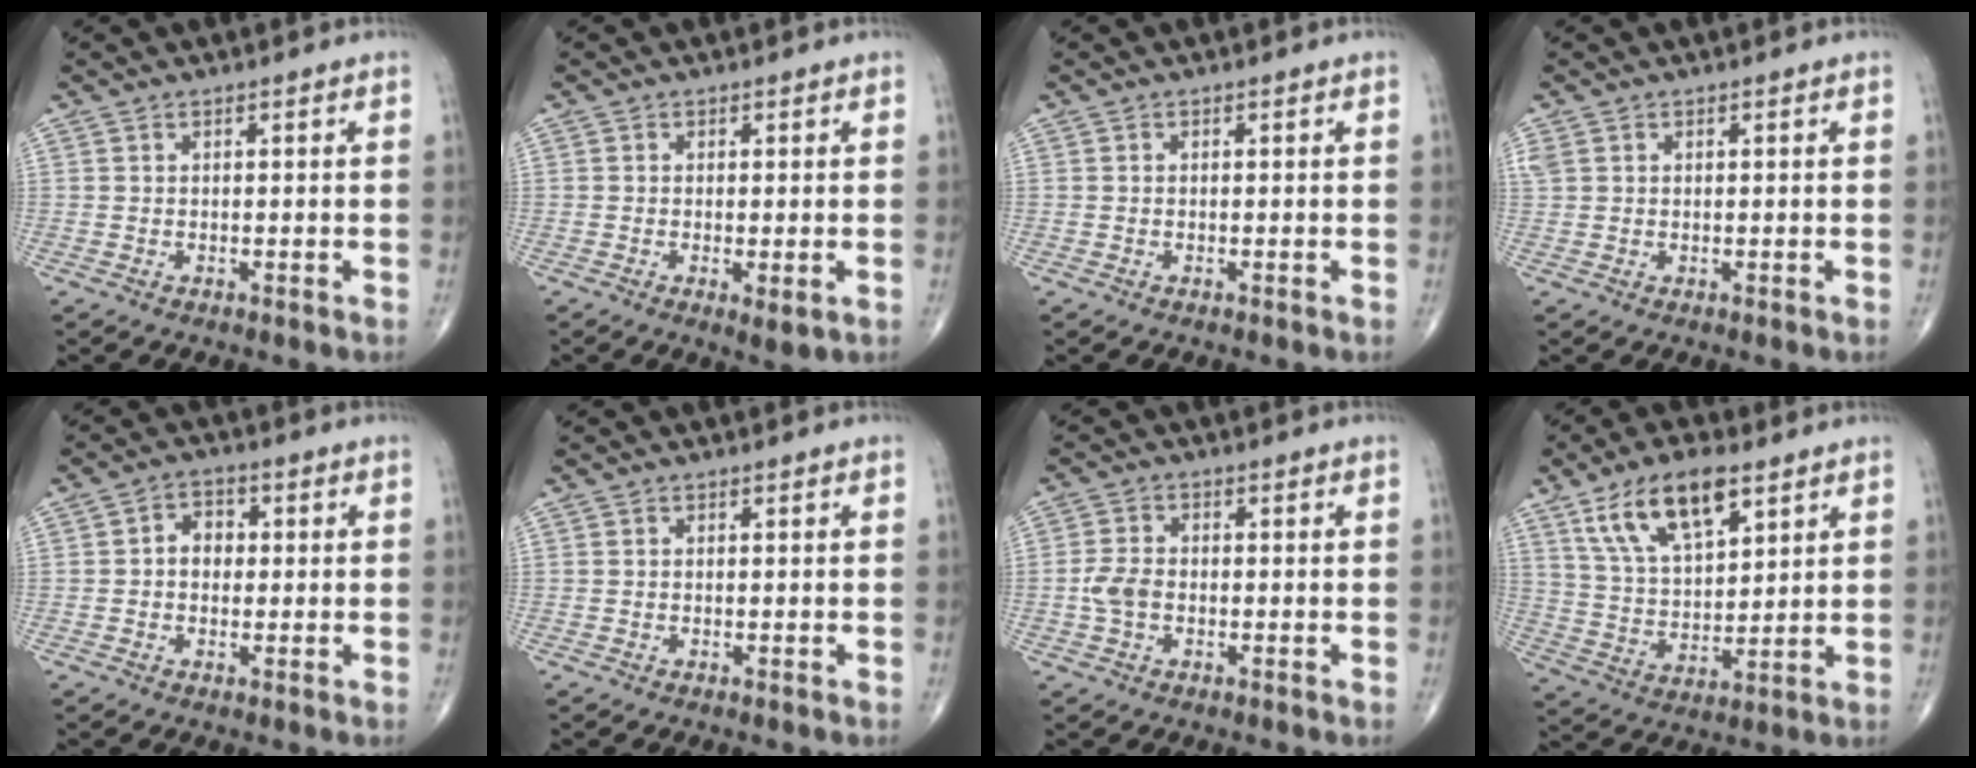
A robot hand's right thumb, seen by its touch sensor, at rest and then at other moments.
{"total": 2.5, "force": [-0.5, 0.9, 2.3], "torque": [-0.037, -0.010, -0.006]}
{"total": 0.0}
{"total": 1.8, "force": [0.9, 1.3, 0.7], "torque": [-0.018, 0.010, 0.024]}
{"total": 4.5, "force": [0.2, 3.6, 2.8], "torque": [-0.026, 0.015, -0.005]}
{"total": 0.0}
{"total": 4.1, "force": [-0.8, 2.8, 3.0], "torque": [-0.064, 0.009, -0.020]}
{"total": 14.5, "force": [8.1, 6.4, 10.2], "torque": [-0.164, -0.024, 0.156]}